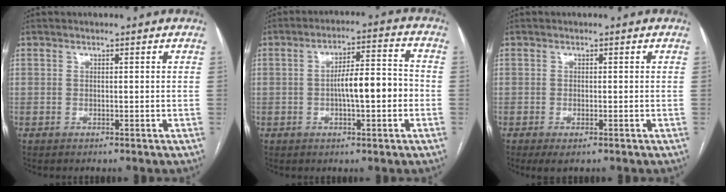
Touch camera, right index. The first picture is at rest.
{"total": 8.2, "force": [-1.3, 1.8, 7.9], "torque": [-0.132, 0.021, -0.021]}
{"total": 2.0, "force": [-1.1, 0.6, 1.6], "torque": [-0.026, -0.003, -0.014]}